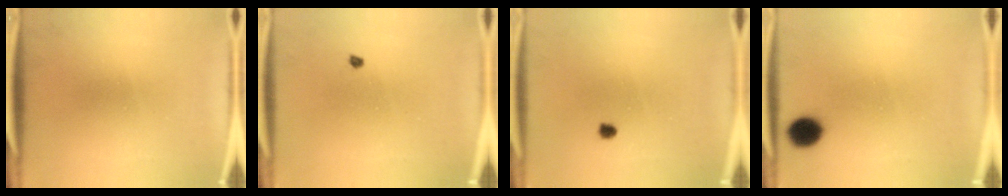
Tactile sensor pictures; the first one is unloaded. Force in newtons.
{"total": 0.6}
{"total": 0.9}
{"total": 6.0}